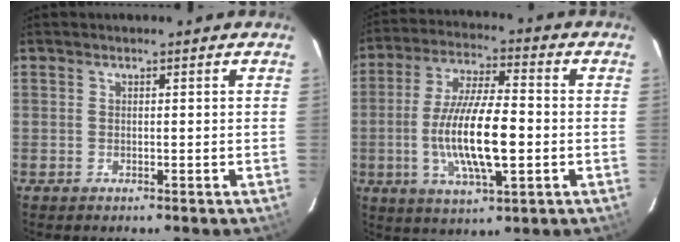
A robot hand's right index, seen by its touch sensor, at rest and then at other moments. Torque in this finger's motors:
{"motor_torque": [1.57, -0.57, 1.05, 0.21]}